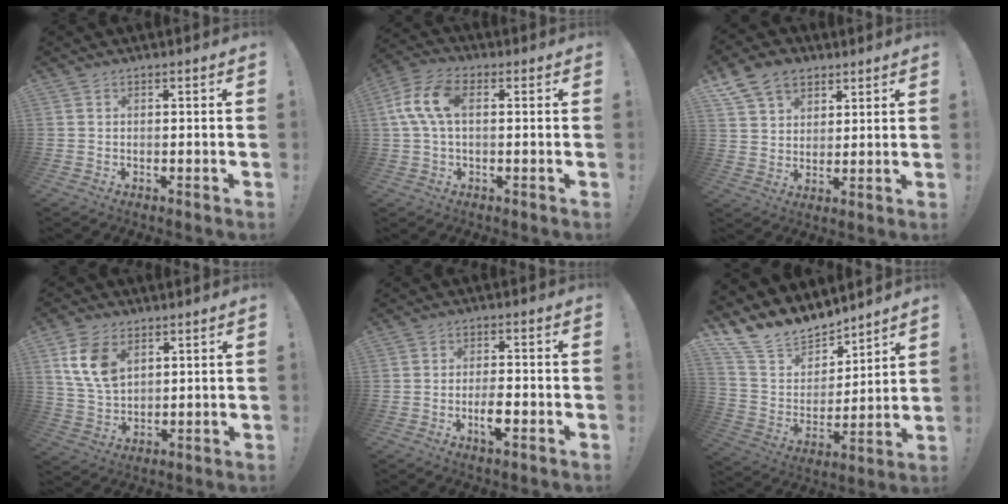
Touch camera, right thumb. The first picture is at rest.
{"total": 10.6, "force": [1.7, 5.8, 8.7], "torque": [-0.169, 0.010, 0.035]}
{"total": 11.1, "force": [6.8, 7.8, 4.1], "torque": [-0.070, -0.034, 0.134]}
{"total": 11.5, "force": [5.5, 7.5, 6.8], "torque": [-0.135, -0.010, 0.109]}
{"total": 4.9, "force": [-1.9, 1.9, 4.1], "torque": [-0.068, 0.002, -0.036]}
{"total": 14.8, "force": [13.1, 6.0, 3.3], "torque": [-0.080, -0.108, 0.245]}